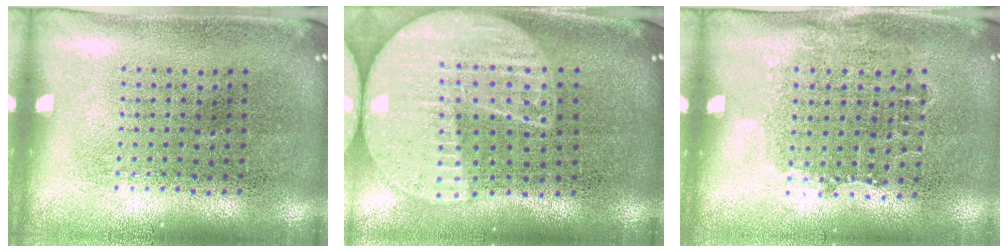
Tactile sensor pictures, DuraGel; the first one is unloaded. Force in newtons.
{"total": 2.3, "press": 2.0, "slide": 1.1}
{"total": 0.9, "press": 0.8, "slide": 0.5}